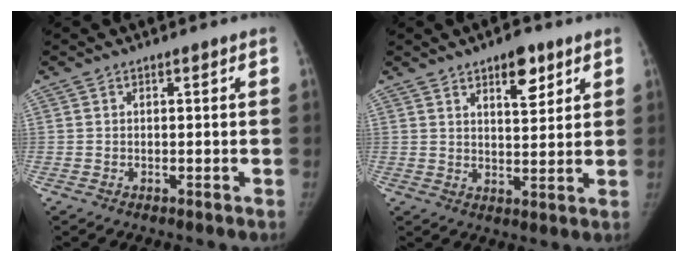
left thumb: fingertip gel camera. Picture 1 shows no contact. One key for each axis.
{"total": 6.9, "fx": 4.0, "fy": 3.0, "fz": 4.7, "tx": -0.047, "ty": -0.023, "tz": 0.058}